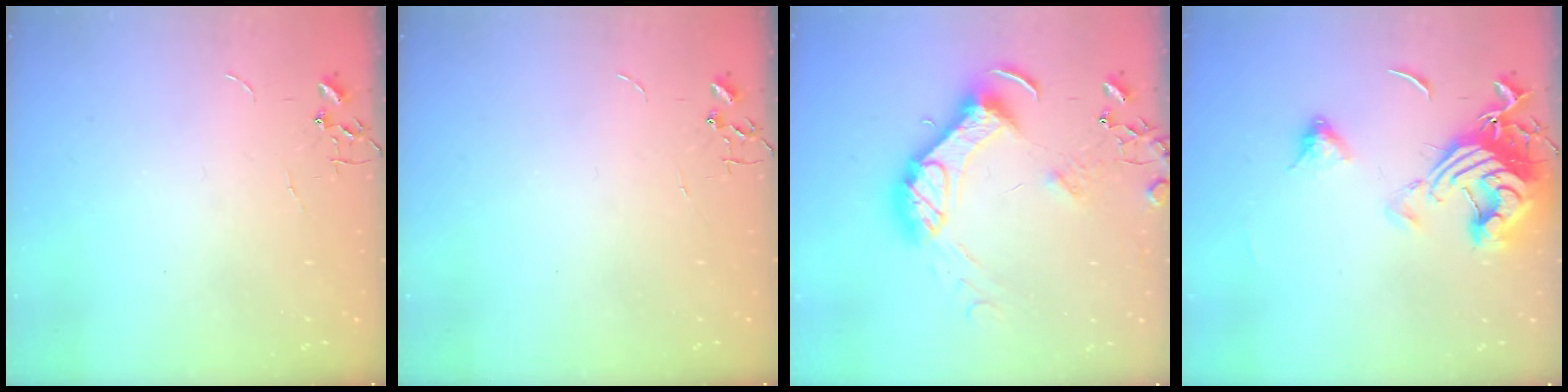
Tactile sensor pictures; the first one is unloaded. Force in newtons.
{"total": 0.0}
{"total": 16.1, "press": 16.0, "slide": 1.9}
{"total": 15.9, "press": 15.8, "slide": 1.7}